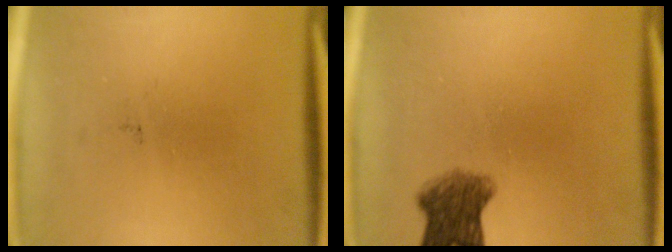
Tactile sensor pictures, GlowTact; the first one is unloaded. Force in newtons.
{"total": 5.8}